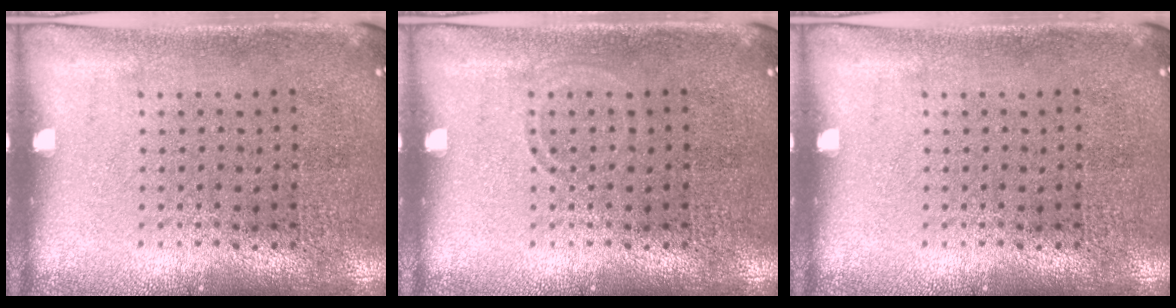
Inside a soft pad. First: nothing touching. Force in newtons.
{"total": 0.6, "press": 0.5, "slide": 0.2}
{"total": 0.0}